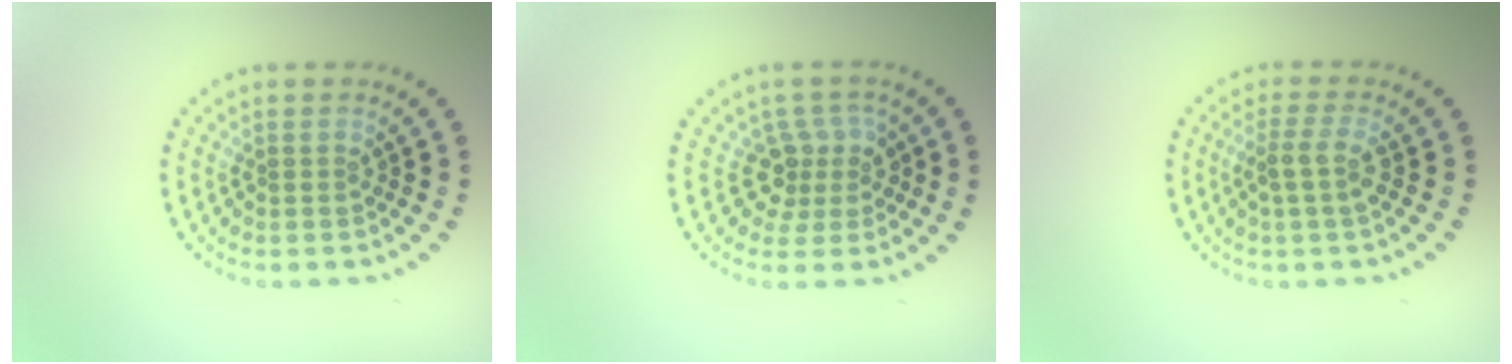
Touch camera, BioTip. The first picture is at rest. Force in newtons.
{"total": 3.0, "press": 2.2, "slide": 2.0}
{"total": 2.2, "press": 1.7, "slide": 1.4}